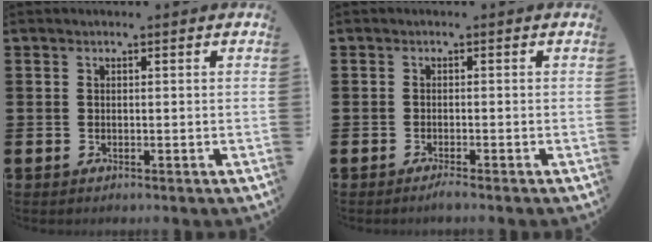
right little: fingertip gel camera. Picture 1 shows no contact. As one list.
[{"total": 0.9, "force": [-0.7, 0.0, 0.6], "torque": [-0.010, -0.003, -0.014]}]